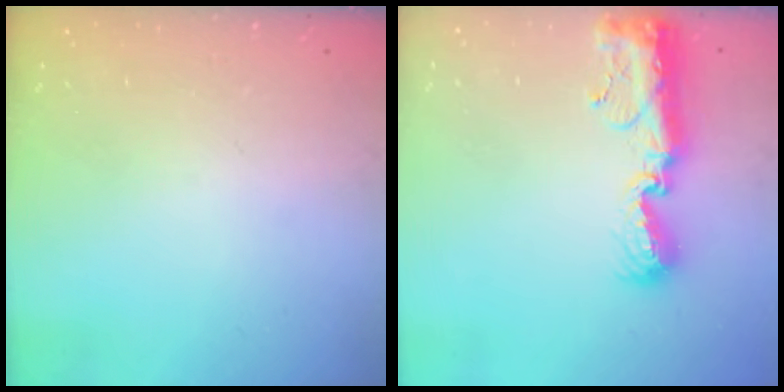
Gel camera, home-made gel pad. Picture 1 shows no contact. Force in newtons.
{"total": 12.1, "press": 12.0, "slide": 0.9}